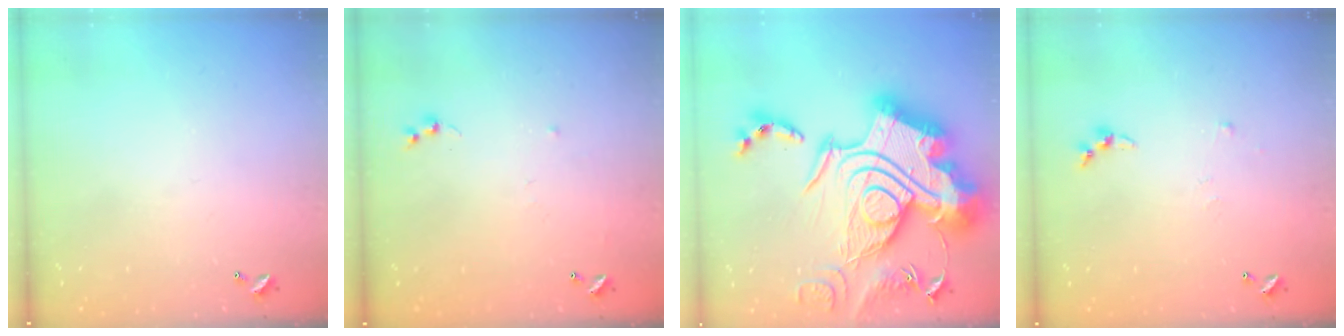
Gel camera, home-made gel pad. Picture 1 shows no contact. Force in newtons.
{"total": 5.8, "press": 5.7, "slide": 0.8}
{"total": 0.7, "press": 0.7, "slide": 0.1}
{"total": 3.3, "press": 3.3, "slide": 0.5}